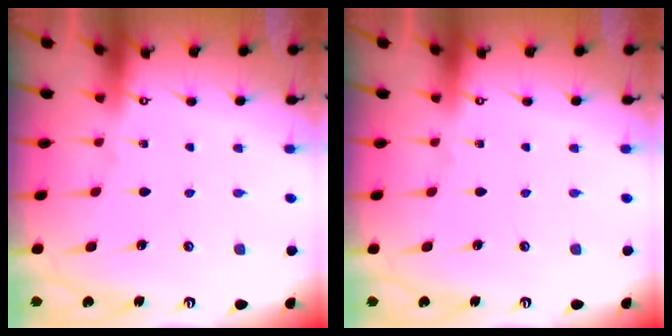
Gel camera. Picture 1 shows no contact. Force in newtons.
{"total": 0.0}